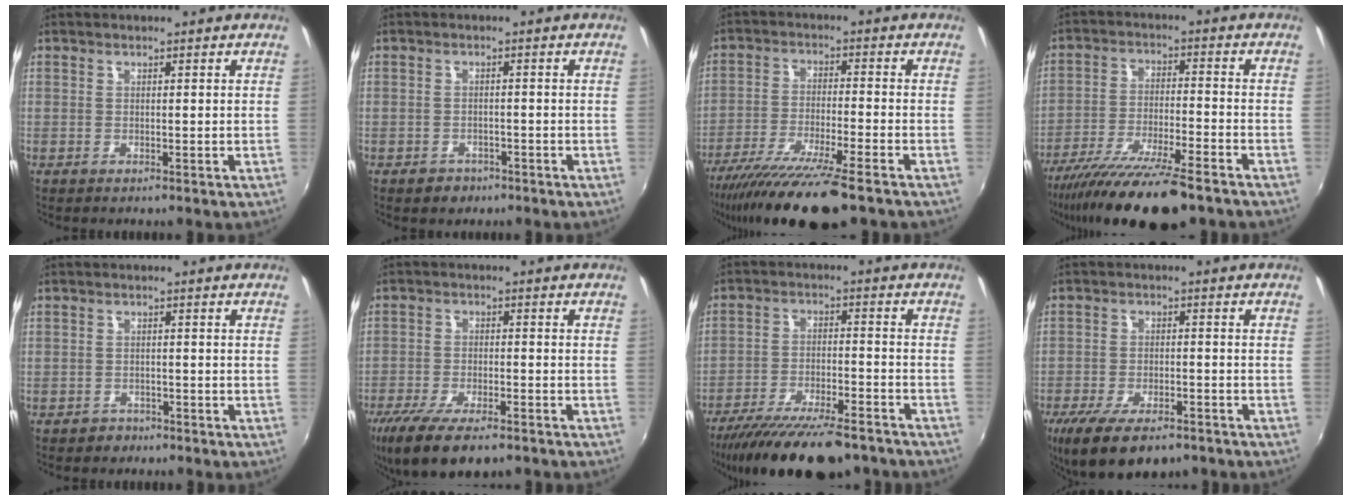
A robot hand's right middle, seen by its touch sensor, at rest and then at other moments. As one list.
[{"total": 3.2, "force": [-2.0, 2.4, 0.7], "torque": [-0.021, -0.001, -0.026]}, {"total": 15.6, "force": [-12.2, 1.2, 9.7], "torque": [-0.195, -0.044, -0.208]}, {"total": 17.3, "force": [-13.7, 2.6, 10.2], "torque": [-0.200, -0.041, -0.232]}, {"total": 2.5, "force": [-1.7, 1.8, 0.0], "torque": [-0.007, 0.002, -0.025]}, {"total": 14.3, "force": [-10.1, 4.8, 8.9], "torque": [-0.193, -0.050, -0.171]}, {"total": 19.3, "force": [-15.8, 5.0, 10.1], "torque": [-0.193, -0.039, -0.241]}, {"total": 14.0, "force": [-9.8, 5.4, 8.4], "torque": [-0.180, -0.041, -0.158]}]